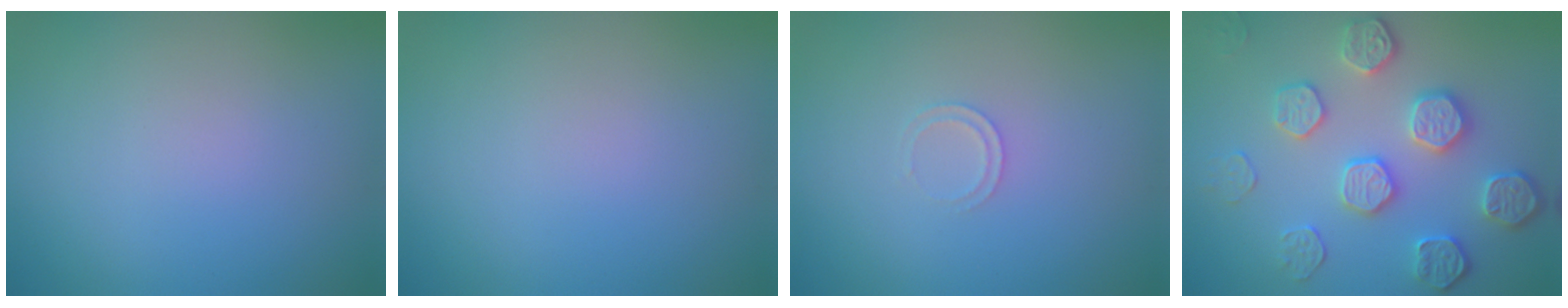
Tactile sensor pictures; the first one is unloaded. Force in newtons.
{"total": 0.0}
{"total": 0.9, "press": 0.9, "slide": 0.1}
{"total": 4.7, "press": 4.3, "slide": 1.8}